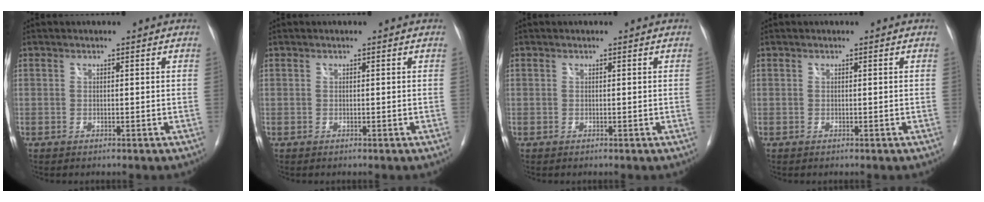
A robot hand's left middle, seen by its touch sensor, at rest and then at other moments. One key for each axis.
{"total": 0.0}
{"total": 0.0}
{"total": 0.0}